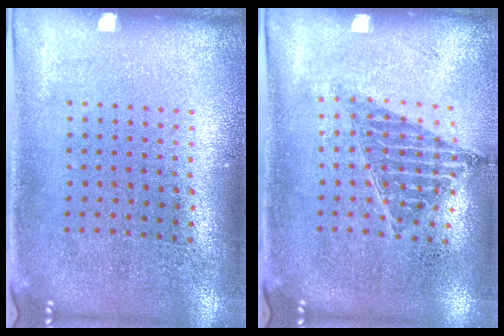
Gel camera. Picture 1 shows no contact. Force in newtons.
{"total": 0.9, "press": 0.9, "slide": 0.1}